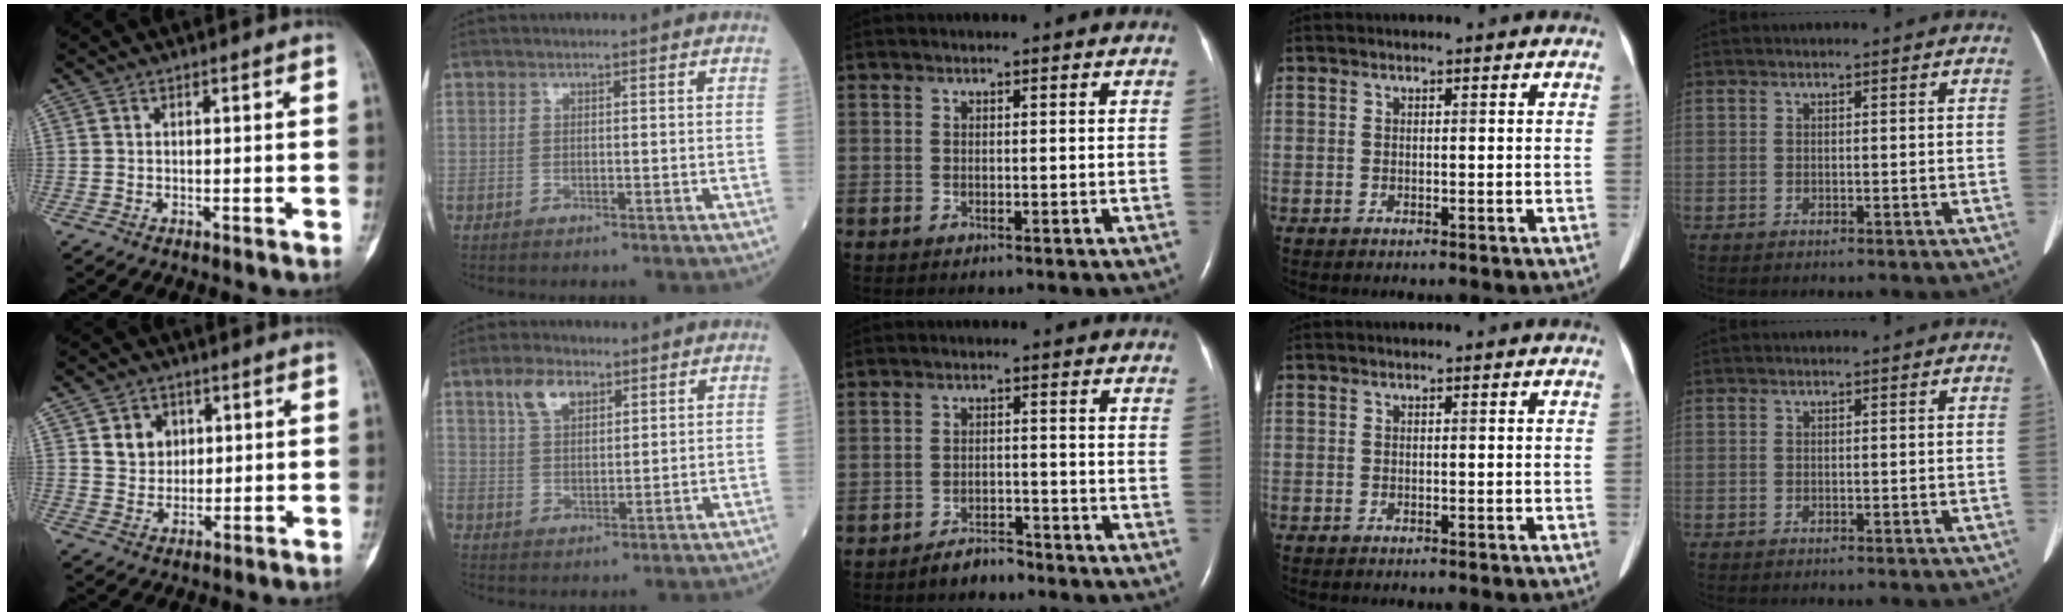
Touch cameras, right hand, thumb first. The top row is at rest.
{"thumb": {"total": 5.9, "force": [2.1, 4.9, 2.4], "torque": [-0.012, -0.009, 0.039]}, "index": {"total": 5.4, "force": [3.1, 2.7, 3.5], "torque": [-0.074, 0.010, 0.063]}, "middle": {"total": 3.3, "force": [-3.0, 1.1, 1.0], "torque": [-0.024, 0.000, -0.050]}}